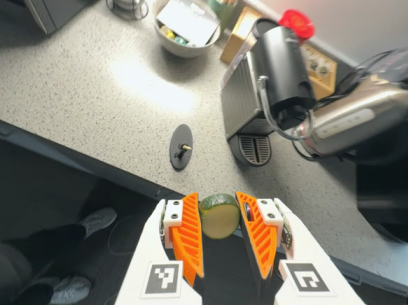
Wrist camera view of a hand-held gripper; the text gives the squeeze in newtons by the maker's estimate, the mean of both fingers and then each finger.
{"total": 10.7, "left": 10.9, "right": 10.6}